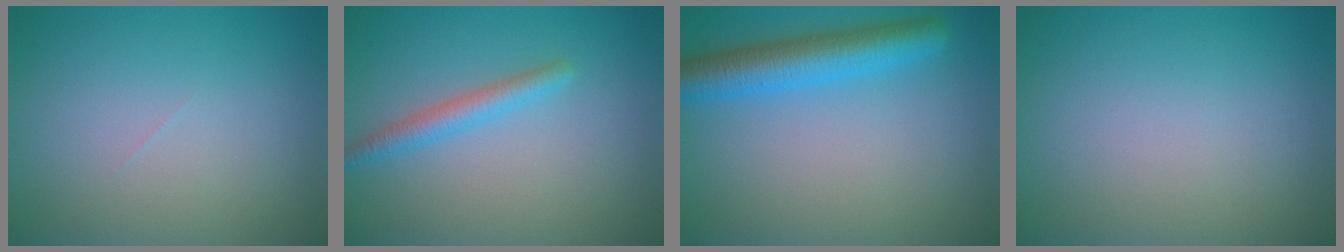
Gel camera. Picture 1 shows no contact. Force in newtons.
{"total": 2.2, "press": 2.2, "slide": 0.1}
{"total": 5.2, "press": 5.2, "slide": 0.2}
{"total": 0.0}